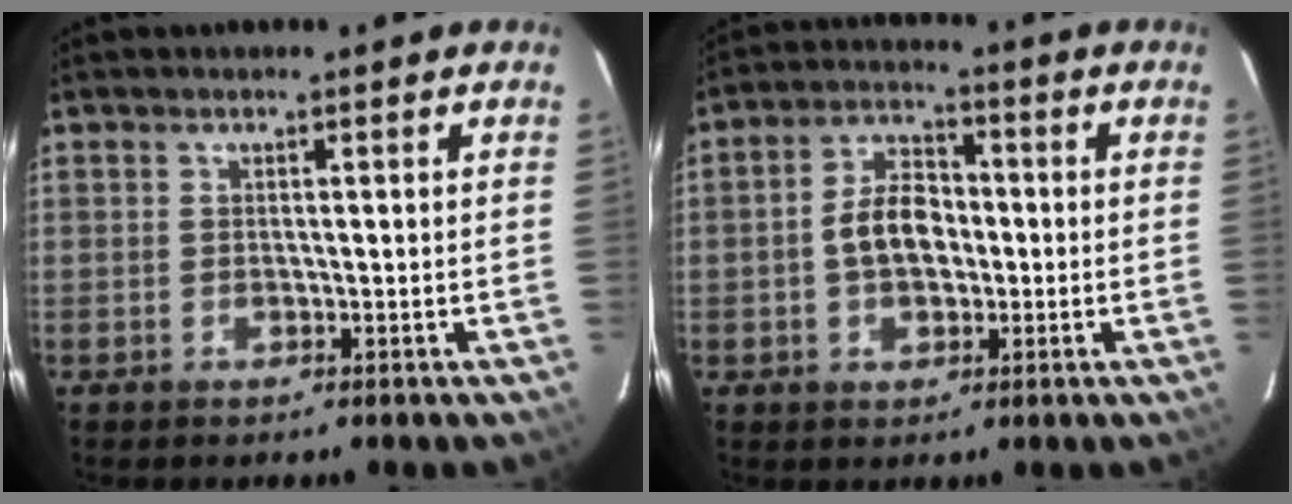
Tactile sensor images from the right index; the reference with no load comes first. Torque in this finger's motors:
{"motor_torque": [0.19, -0.01, 0.20, 0.06]}